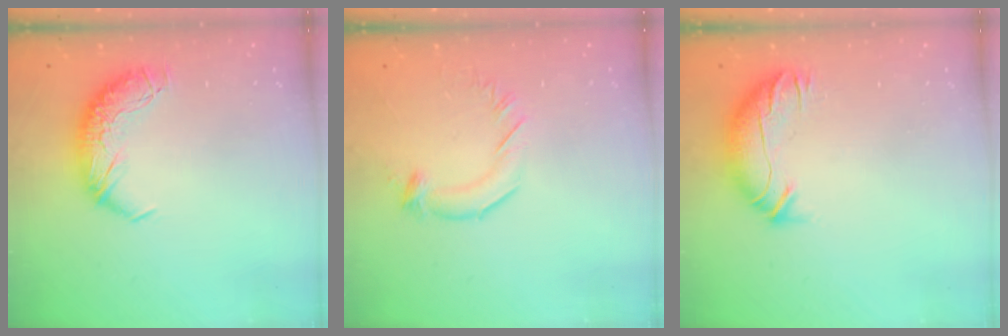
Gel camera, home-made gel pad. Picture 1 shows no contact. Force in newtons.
{"total": 3.0, "press": 3.0, "slide": 0.5}
{"total": 3.4, "press": 2.7, "slide": 2.1}